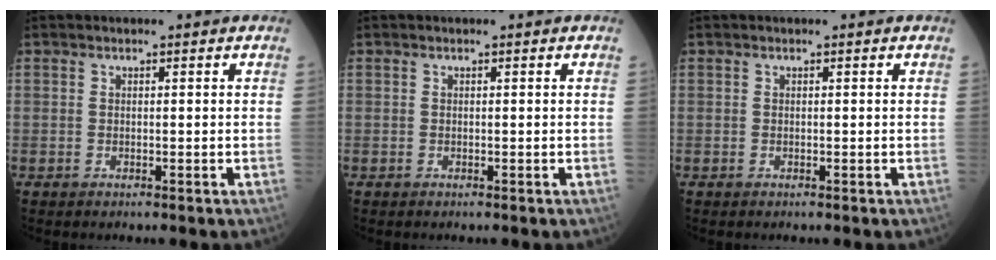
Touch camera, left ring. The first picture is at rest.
{"total": 0.0}
{"total": 0.0}